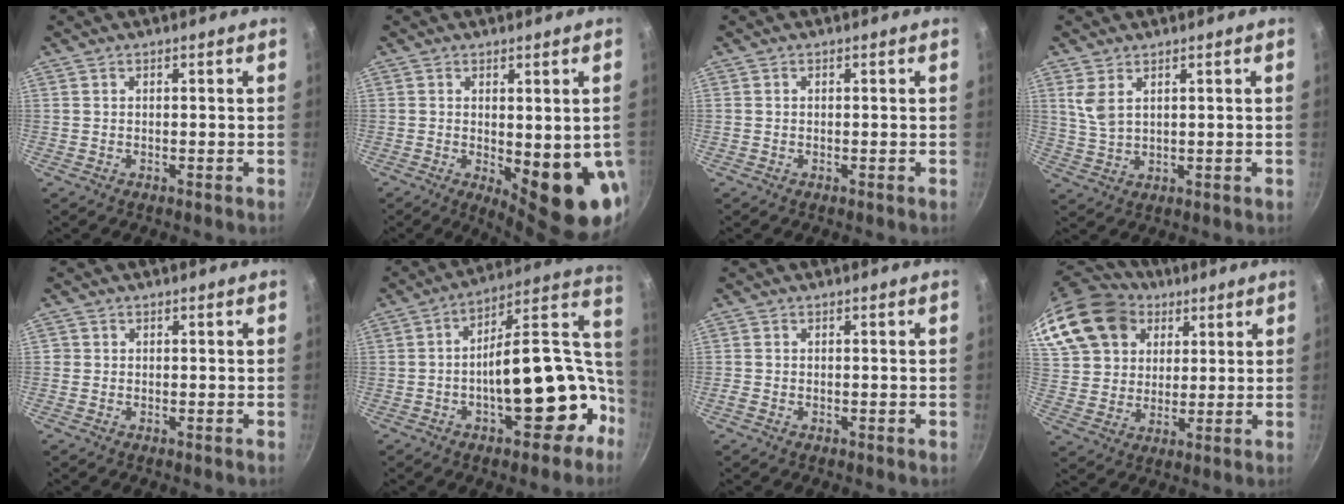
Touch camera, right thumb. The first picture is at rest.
{"total": 12.4, "force": [-1.4, 4.1, 11.6], "torque": [-0.131, -0.023, -0.005]}
{"total": 0.0}
{"total": 4.7, "force": [2.2, 2.6, 3.3], "torque": [-0.061, -0.016, 0.049]}
{"total": 0.7, "force": [-0.1, 0.7, 0.1], "torque": [0.001, 0.001, -0.004]}
{"total": 23.0, "force": [-5.7, 11.9, 18.8], "torque": [-0.199, 0.085, -0.072]}
{"total": 1.0, "force": [-0.4, 0.6, 0.6], "torque": [-0.013, 0.001, -0.011]}
{"total": 21.9, "force": [10.2, 16.5, 10.1], "torque": [-0.212, 0.019, 0.193]}